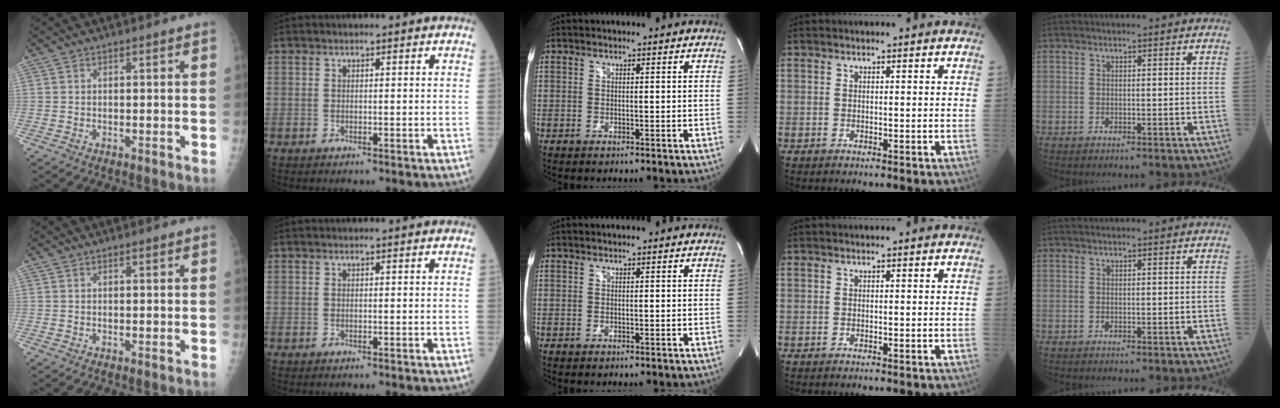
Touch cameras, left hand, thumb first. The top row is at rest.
{}